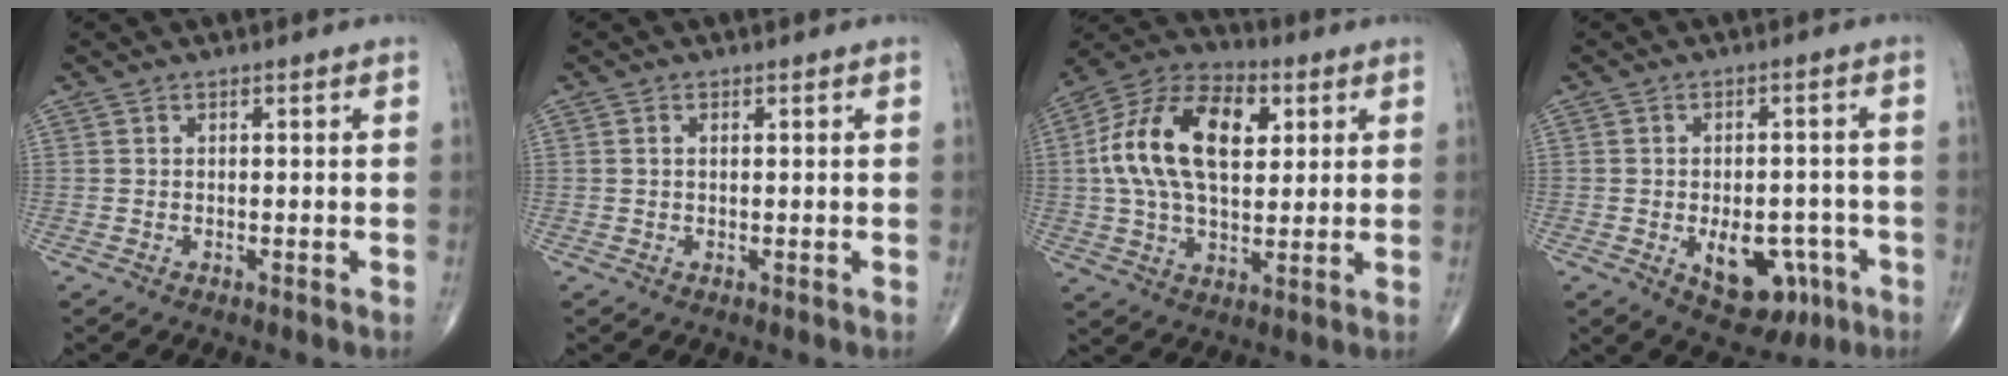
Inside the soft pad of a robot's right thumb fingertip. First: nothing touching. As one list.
[{"total": 0.7, "force": [0.2, 0.4, 0.6], "torque": [-0.017, 0.005, 0.005]}, {"total": 19.4, "force": [4.2, 11.2, 15.3], "torque": [-0.266, 0.011, 0.065]}, {"total": 10.9, "force": [-4.0, 6.6, 7.7], "torque": [-0.078, 0.021, -0.040]}]